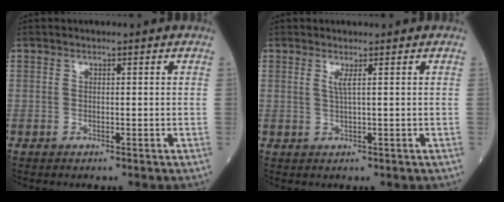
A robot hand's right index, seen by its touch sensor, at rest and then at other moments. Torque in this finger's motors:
{"motor_torque": [0.01, 0.09, 0.17, 0.04]}